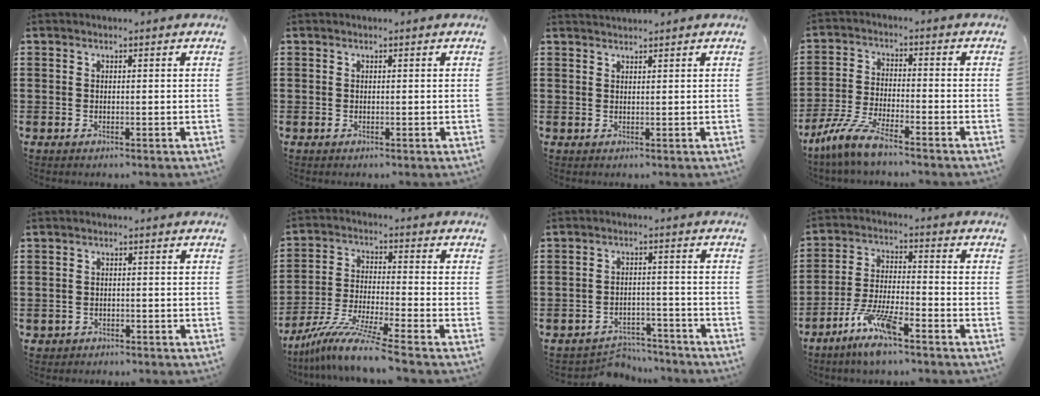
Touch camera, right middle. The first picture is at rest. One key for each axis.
{"total": 0.0}
{"total": 1.2, "fx": 1.2, "fy": 0.2, "fz": -0.1, "tx": -0.002, "ty": 0.001, "tz": 0.023}
{"total": 6.8, "fx": -5.8, "fy": 0.5, "fz": 3.5, "tx": -0.097, "ty": -0.014, "tz": -0.118}
{"total": 1.5, "fx": -1.3, "fy": 0.7, "fz": -0.2, "tx": -0.002, "ty": 0.003, "tz": -0.032}
{"total": 9.6, "fx": -8.1, "fy": 0.0, "fz": 5.2, "tx": -0.106, "ty": -0.004, "tz": -0.162}
{"total": 4.4, "fx": -4.3, "fy": 0.9, "fz": -0.1, "tx": -0.003, "ty": 0.007, "tz": -0.090}
{"total": 8.0, "fx": -5.8, "fy": 1.0, "fz": 5.4, "tx": -0.118, "ty": -0.009, "tz": -0.110}